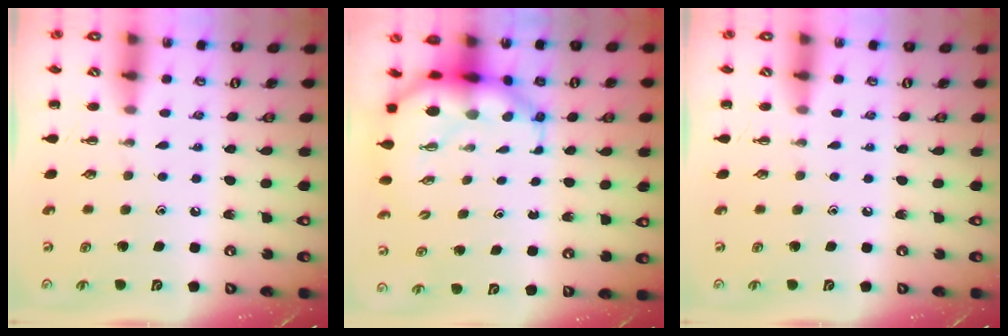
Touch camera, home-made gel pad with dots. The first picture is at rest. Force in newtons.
{"total": 8.0, "press": 7.6, "slide": 2.3}
{"total": 0.0}